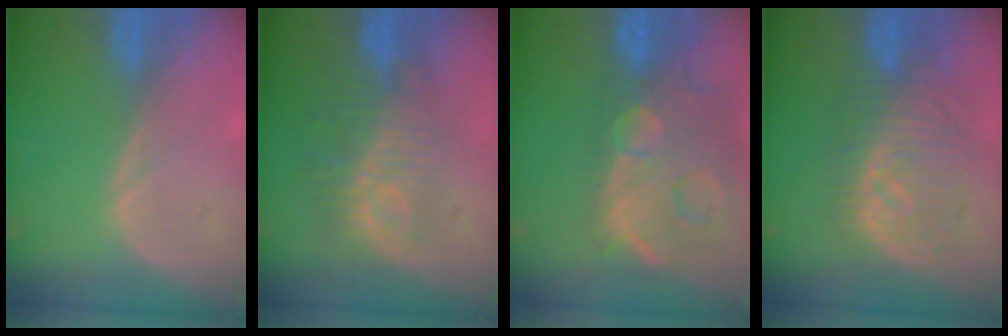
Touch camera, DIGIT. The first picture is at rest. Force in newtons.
{"total": 9.7, "press": 8.7, "slide": 4.2}
{"total": 14.8, "press": 12.0, "slide": 8.7}
{"total": 9.2, "press": 8.9, "slide": 2.4}